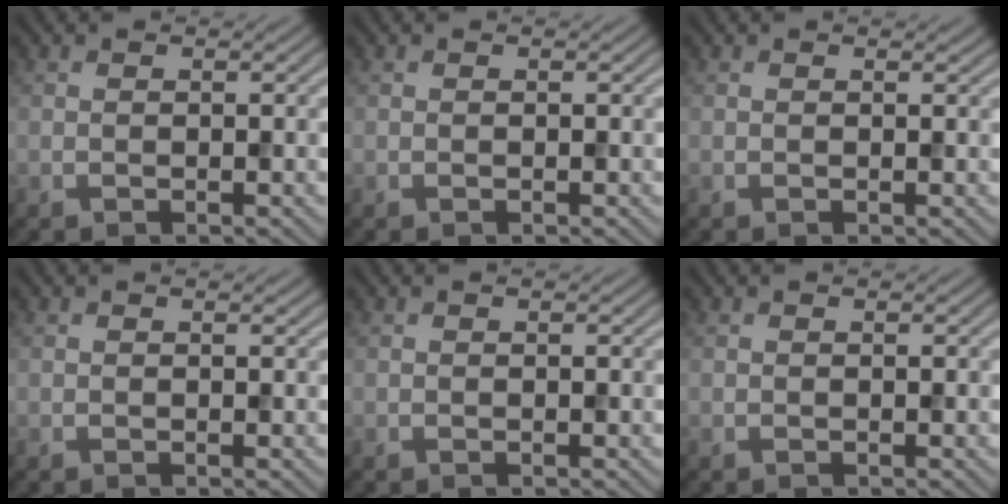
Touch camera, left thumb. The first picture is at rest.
{"total": 0.0}
{"total": 0.0}
{"total": 0.0}
{"total": 0.0}
{"total": 0.0}